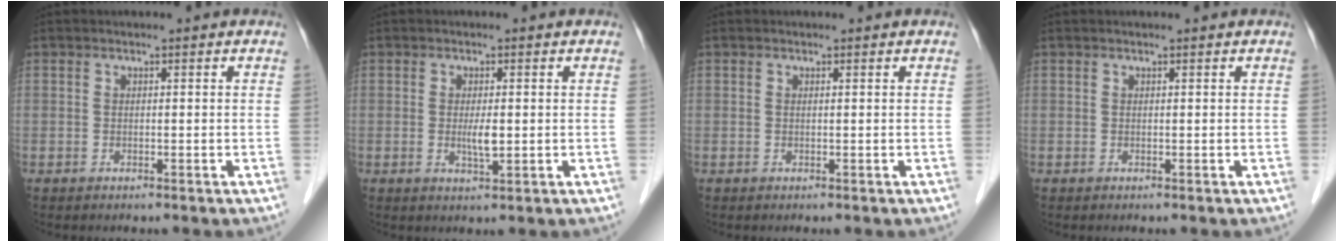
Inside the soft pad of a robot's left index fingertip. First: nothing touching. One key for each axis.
{"total": 2.5, "fx": -0.1, "fy": 0.5, "fz": 2.5, "tx": -0.050, "ty": -0.005, "tz": 0.000}
{"total": 0.0}
{"total": 0.0}